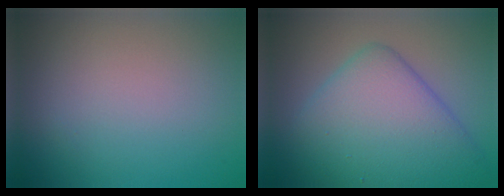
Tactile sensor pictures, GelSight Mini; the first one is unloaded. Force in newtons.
{"total": 8.7, "press": 8.7, "slide": 0.2}